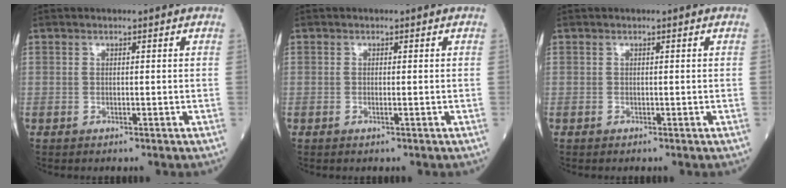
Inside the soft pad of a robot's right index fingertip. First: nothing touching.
{"total": 0.7, "force": [-0.2, -0.1, 0.7], "torque": [-0.016, -0.001, -0.003]}
{"total": 0.0}